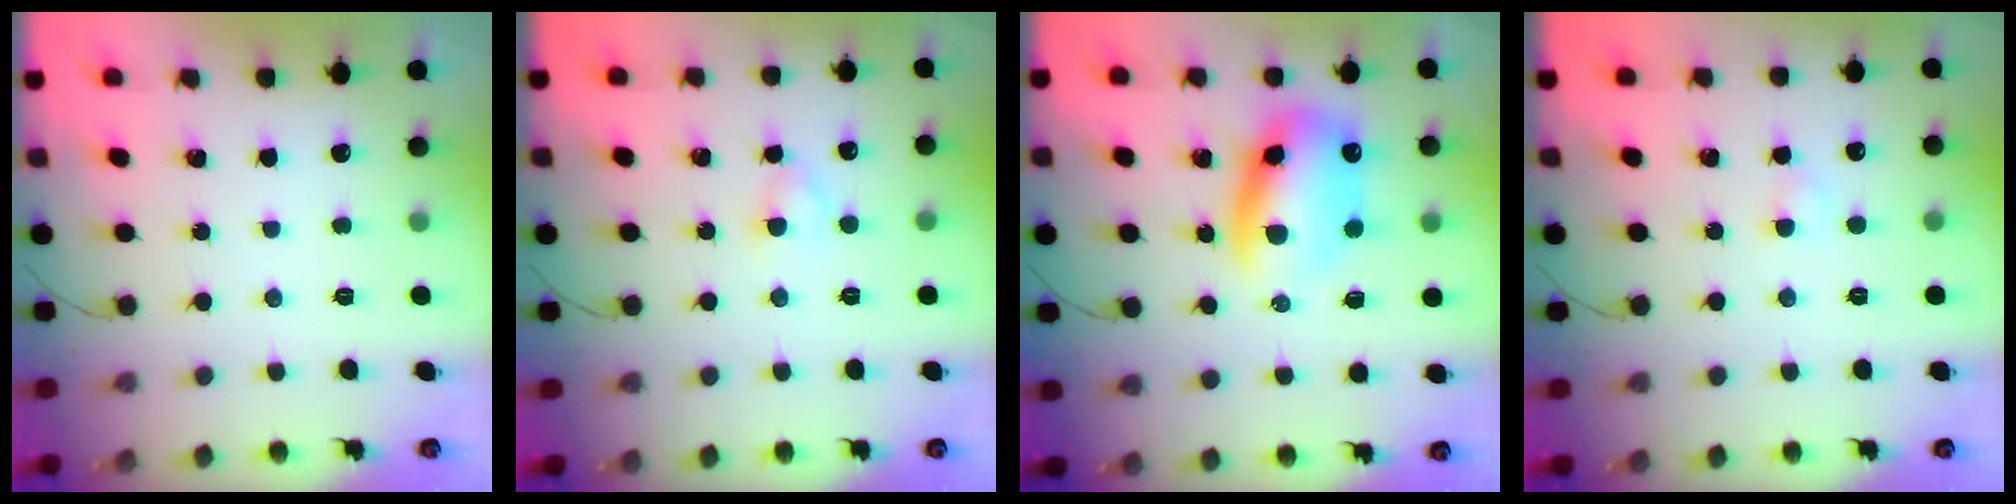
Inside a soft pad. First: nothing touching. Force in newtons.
{"total": 3.0, "press": 2.8, "slide": 0.9}
{"total": 11.9, "press": 11.5, "slide": 3.1}
{"total": 2.3, "press": 2.1, "slide": 0.8}